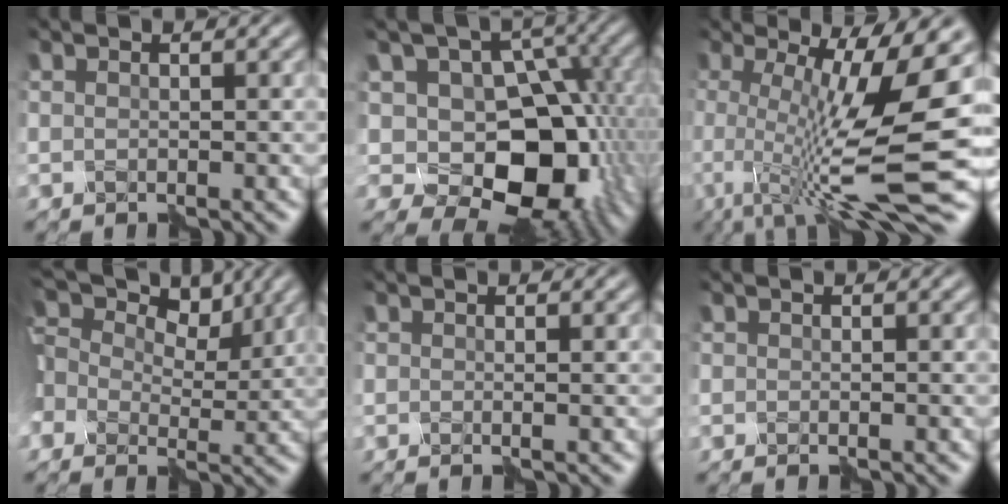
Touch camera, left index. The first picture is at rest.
{"total": 11.2, "force": [-1.6, 8.0, 7.8], "torque": [-0.093, -0.009, -0.031]}
{"total": 14.0, "force": [-1.8, 2.9, 13.6], "torque": [-0.202, 0.003, -0.032]}
{"total": 13.0, "force": [4.6, 8.6, 8.6], "torque": [-0.175, 0.033, 0.053]}
{"total": 0.6, "force": [0.1, 0.2, 0.5], "torque": [-0.003, 0.002, -0.010]}
{"total": 0.0}